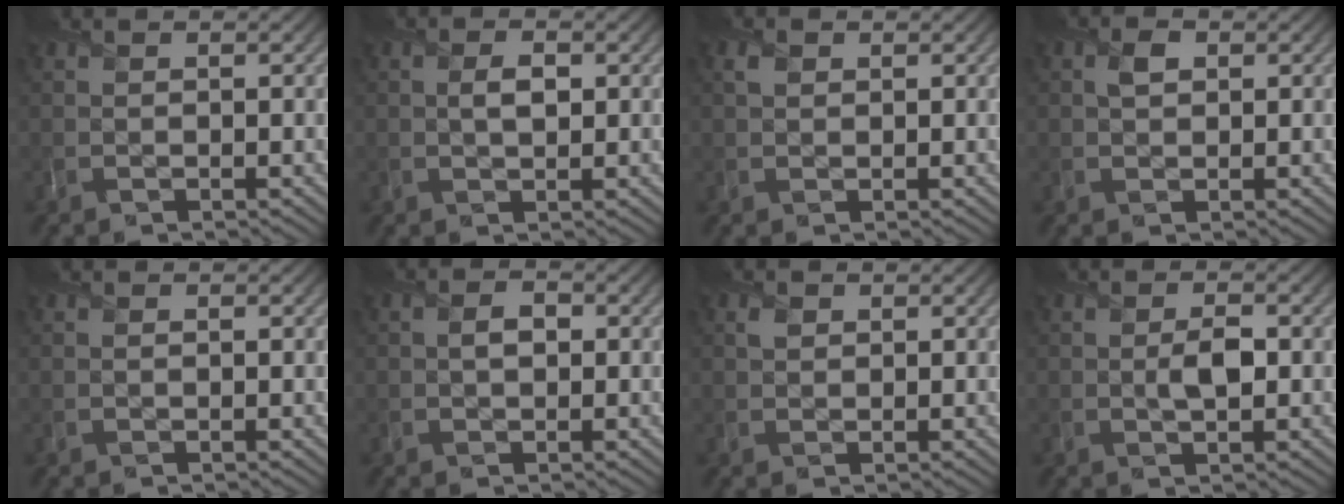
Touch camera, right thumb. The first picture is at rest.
{"total": 2.0, "force": [0.2, 1.2, 1.6], "torque": [-0.032, 0.000, 0.004]}
{"total": 1.1, "force": [0.5, 0.8, 0.4], "torque": [-0.011, 0.003, 0.009]}
{"total": 1.6, "force": [0.4, 1.2, 0.9], "torque": [-0.019, 0.001, 0.007]}
{"total": 0.0}
{"total": 1.8, "force": [0.1, 1.3, 1.2], "torque": [-0.024, 0.000, 0.000]}
{"total": 1.1, "force": [0.5, 0.9, 0.3], "torque": [-0.006, 0.000, 0.010]}
{"total": 2.5, "force": [-0.1, 1.1, 2.2], "torque": [-0.044, -0.002, -0.001]}